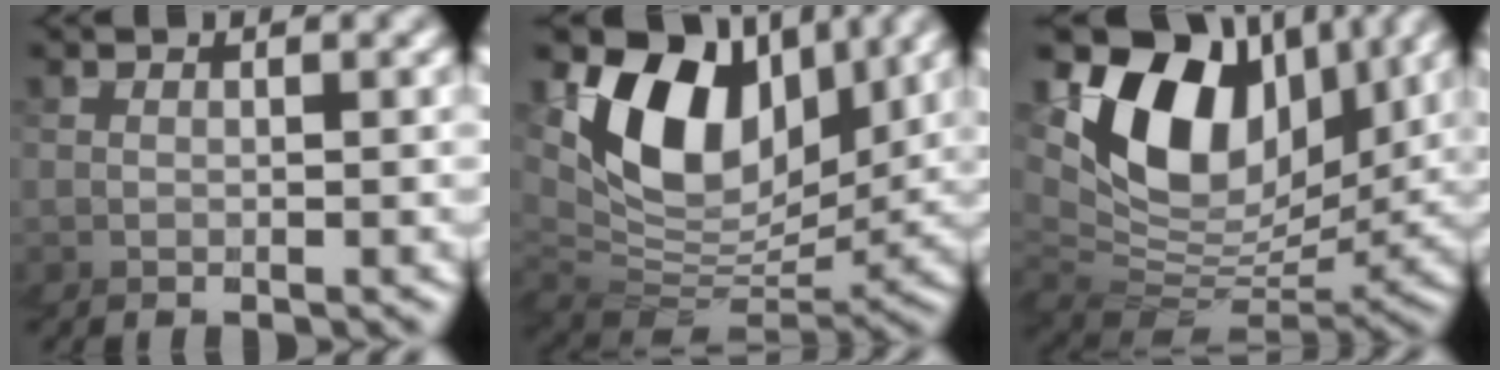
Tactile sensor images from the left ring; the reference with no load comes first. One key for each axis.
{"total": 8.0, "fx": 3.7, "fy": 5.5, "fz": 4.5, "tx": -0.105, "ty": 0.015, "tz": 0.042}
{"total": 9.2, "fx": 4.0, "fy": 6.0, "fz": 5.7, "tx": -0.114, "ty": 0.020, "tz": 0.046}